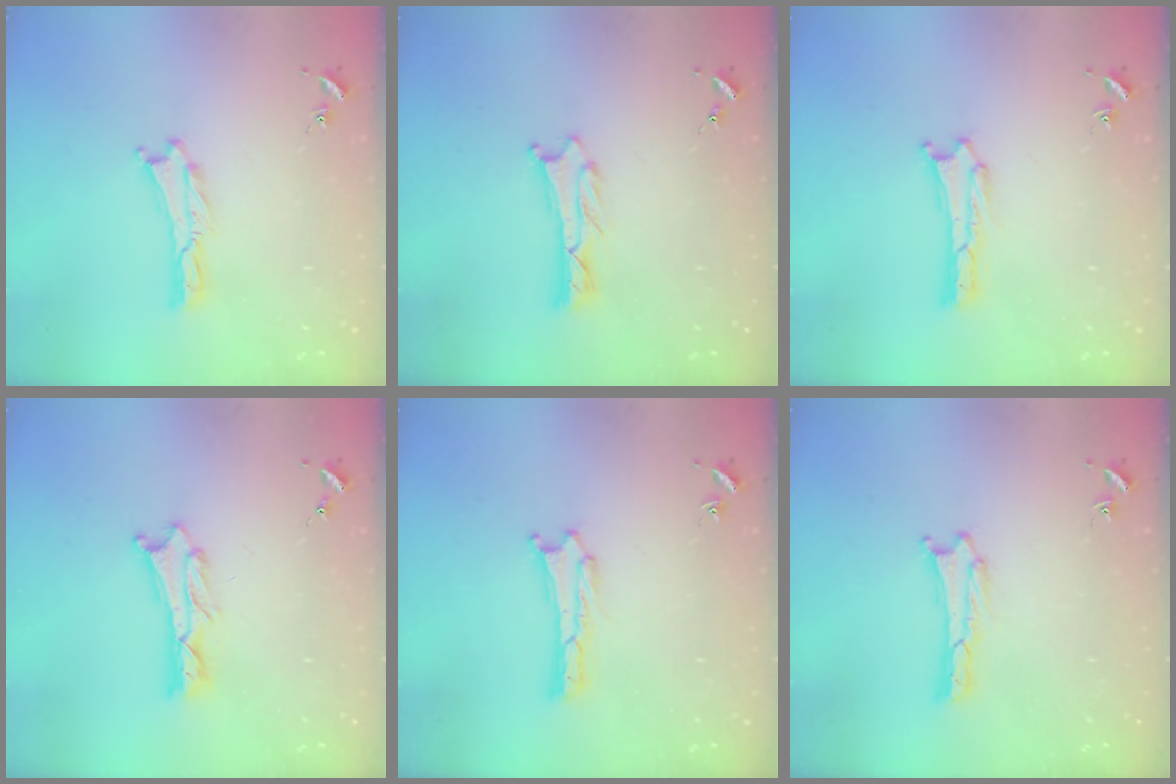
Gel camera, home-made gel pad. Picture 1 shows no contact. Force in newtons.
{"total": 1.2, "press": 1.2, "slide": 0.0}
{"total": 0.0}
{"total": 1.2, "press": 1.2, "slide": 0.2}
{"total": 0.0}
{"total": 0.0}